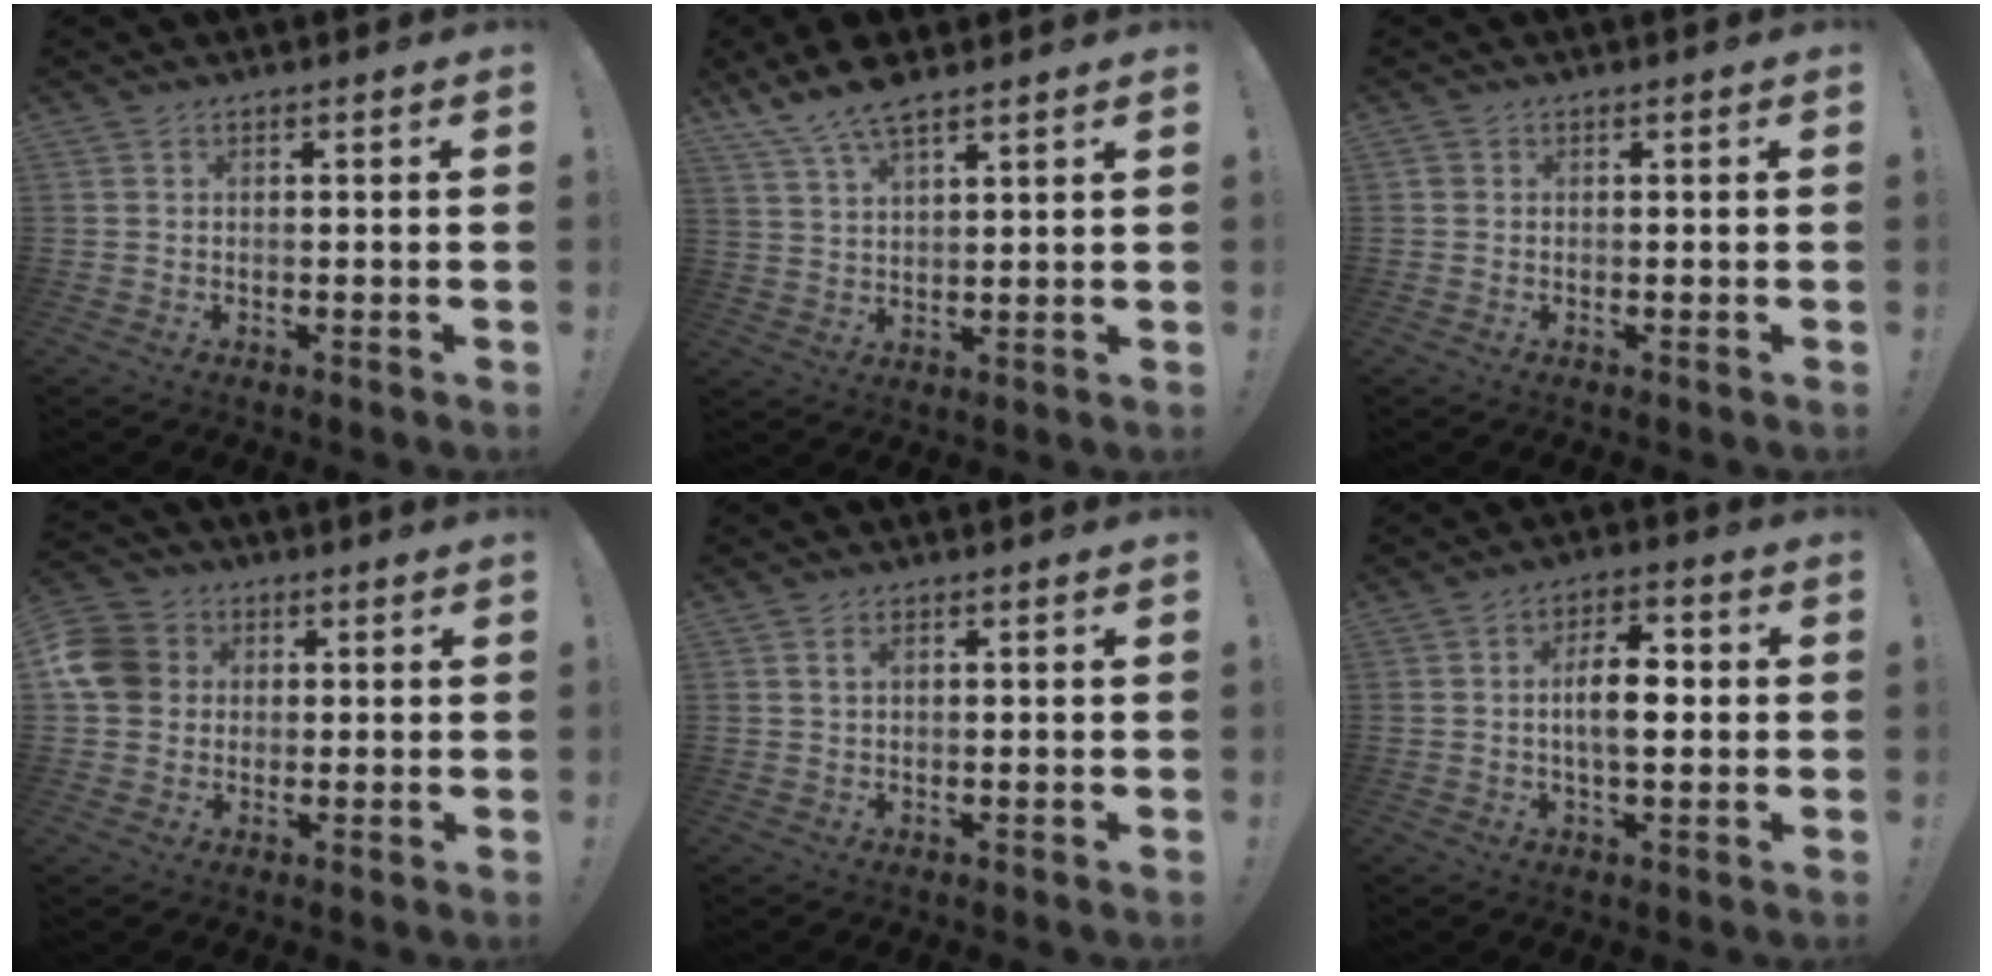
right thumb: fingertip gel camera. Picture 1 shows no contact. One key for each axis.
{"total": 8.3, "fx": 6.5, "fy": 2.6, "fz": 4.4, "tx": -0.089, "ty": -0.028, "tz": 0.122}
{"total": 0.9, "fx": 0.1, "fy": 0.9, "fz": 0.2, "tx": -0.003, "ty": 0.003, "tz": 0.003}
{"total": 10.6, "fx": 1.2, "fy": 9.5, "fz": 4.6, "tx": -0.080, "ty": 0.008, "tz": 0.027}
{"total": 1.7, "fx": 0.8, "fy": 1.0, "fz": 1.2, "tx": -0.016, "ty": -0.001, "tz": 0.013}
{"total": 9.1, "fx": 0.0, "fy": 4.5, "fz": 7.9, "tx": -0.134, "ty": 0.004, "tz": -0.006}